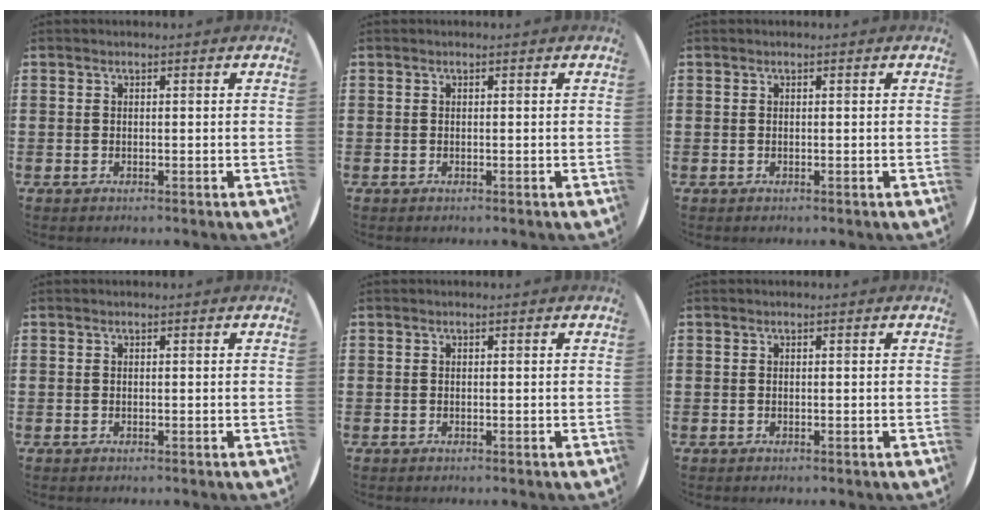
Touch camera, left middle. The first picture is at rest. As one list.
[{"total": 0.0}, {"total": 0.0}, {"total": 0.0}, {"total": 0.0}, {"total": 0.0}]